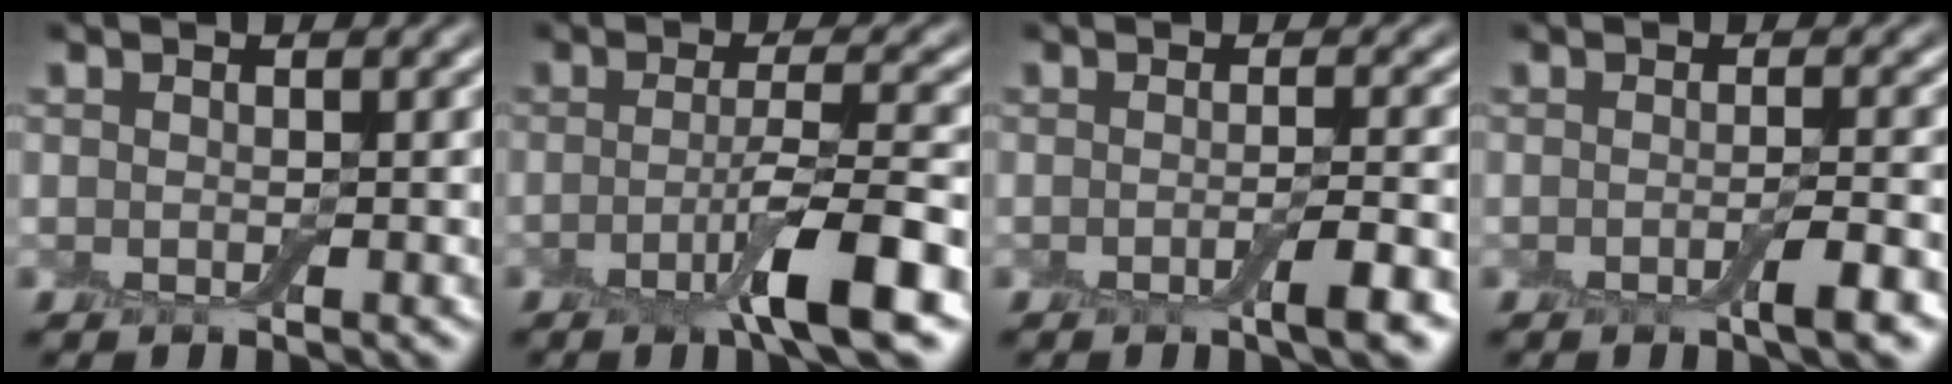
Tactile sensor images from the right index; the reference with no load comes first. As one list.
[{"total": 5.2, "force": [-2.2, 0.6, 4.7], "torque": [-0.073, -0.001, -0.045]}, {"total": 2.7, "force": [-1.2, 0.4, 2.3], "torque": [-0.036, -0.005, -0.022]}, {"total": 2.4, "force": [-1.1, 0.3, 2.1], "torque": [-0.032, -0.005, -0.019]}]